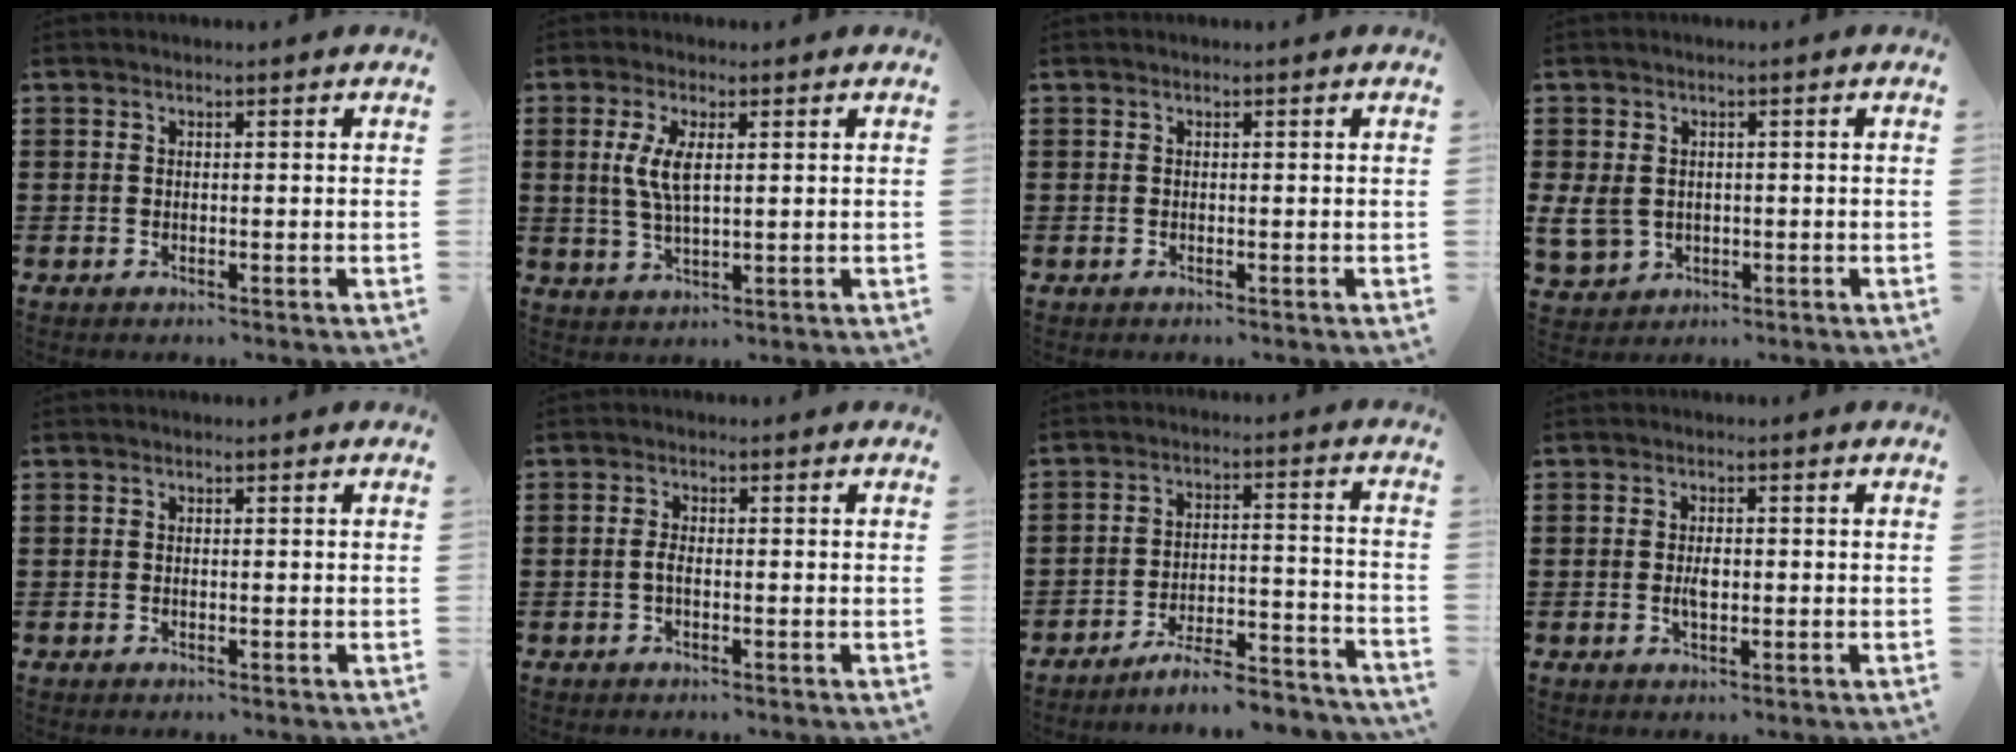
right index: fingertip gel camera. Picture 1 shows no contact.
{"total": 4.9, "force": [1.2, 1.5, 4.5], "torque": [-0.100, 0.002, 0.016]}
{"total": 0.0}
{"total": 3.6, "force": [0.0, 3.3, 1.6], "torque": [-0.055, 0.001, -0.004]}
{"total": 0.0}
{"total": 1.5, "force": [-0.5, 0.2, 1.4], "torque": [-0.041, -0.006, -0.014]}
{"total": 6.6, "force": [-6.1, 0.3, 2.3], "torque": [-0.039, 0.003, -0.119]}
{"total": 2.5, "force": [-0.2, 1.1, 2.2], "torque": [-0.043, 0.001, -0.003]}